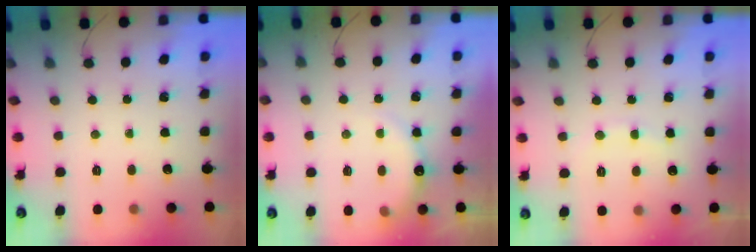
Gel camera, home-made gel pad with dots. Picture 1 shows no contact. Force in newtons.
{"total": 8.4, "press": 8.3, "slide": 0.9}
{"total": 7.6, "press": 7.4, "slide": 1.5}